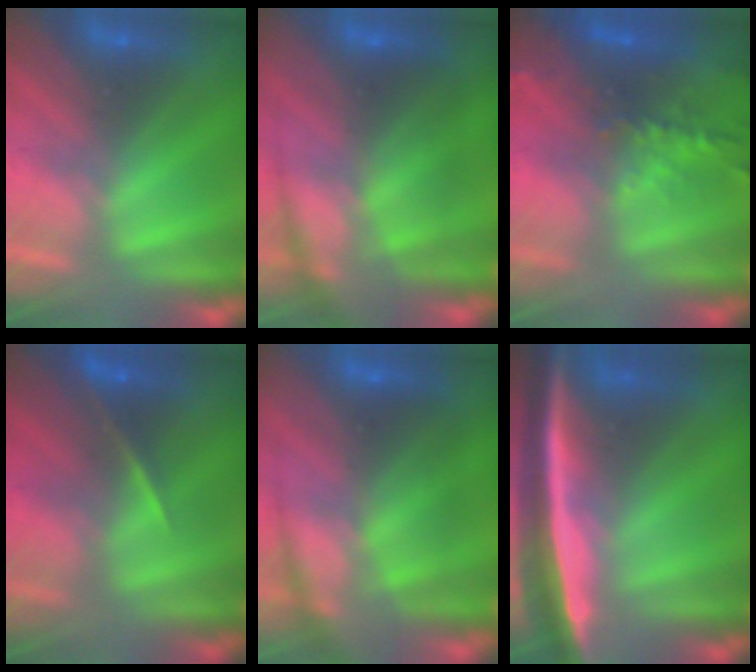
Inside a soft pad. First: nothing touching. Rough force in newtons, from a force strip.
{"total": 7.3}
{"total": 6.4}
{"total": 2.1}
{"total": 7.3}
{"total": 6.3}